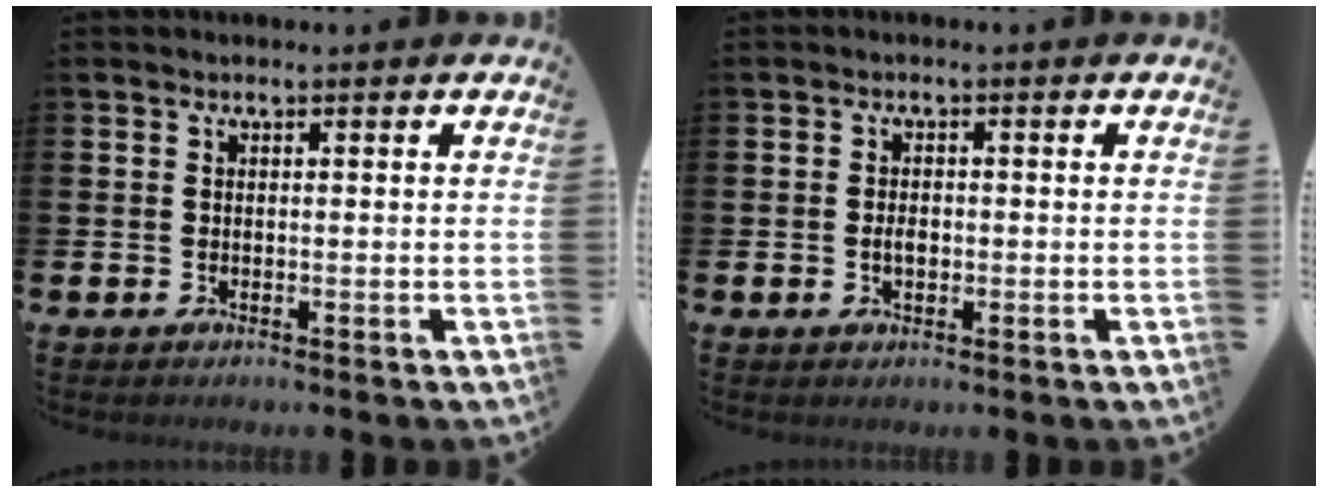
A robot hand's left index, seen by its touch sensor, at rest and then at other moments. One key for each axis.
{"total": 1.8, "fx": -0.3, "fy": 1.1, "fz": 1.4, "tx": -0.018, "ty": 0.001, "tz": -0.008}